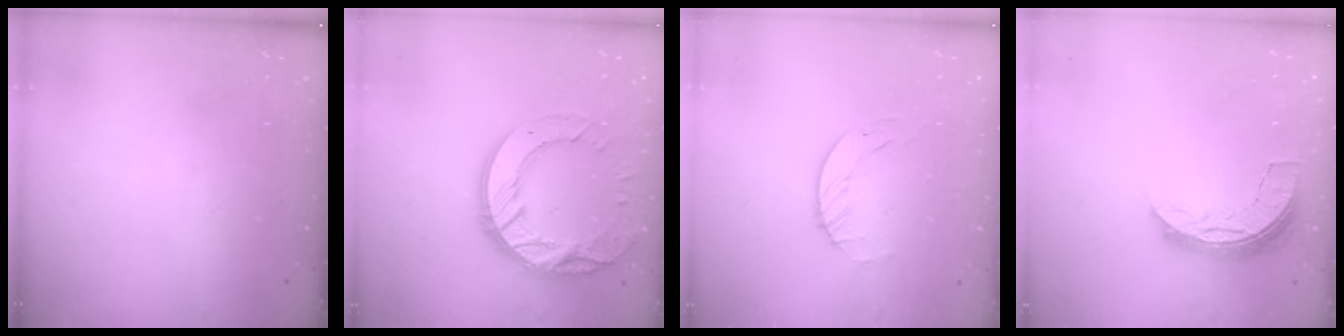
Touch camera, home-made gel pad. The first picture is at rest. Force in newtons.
{"total": 18.4, "press": 18.3, "slide": 1.9}
{"total": 3.5, "press": 3.4, "slide": 0.4}
{"total": 6.9, "press": 6.9, "slide": 0.5}